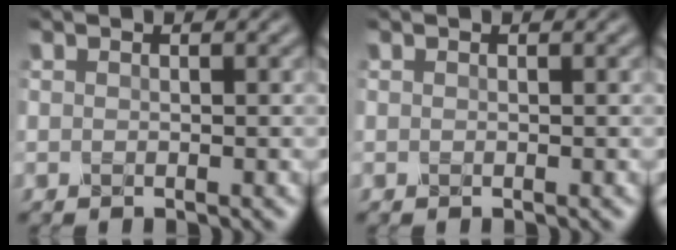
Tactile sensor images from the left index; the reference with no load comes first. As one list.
[{"total": 0.0}]